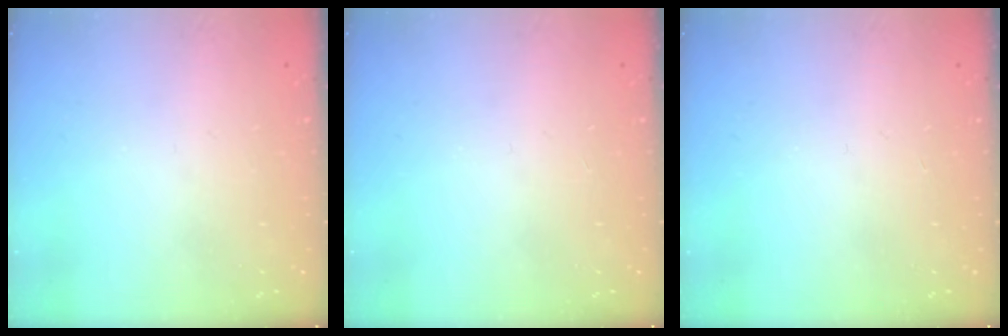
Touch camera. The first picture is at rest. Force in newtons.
{"total": 0.0}
{"total": 0.0}